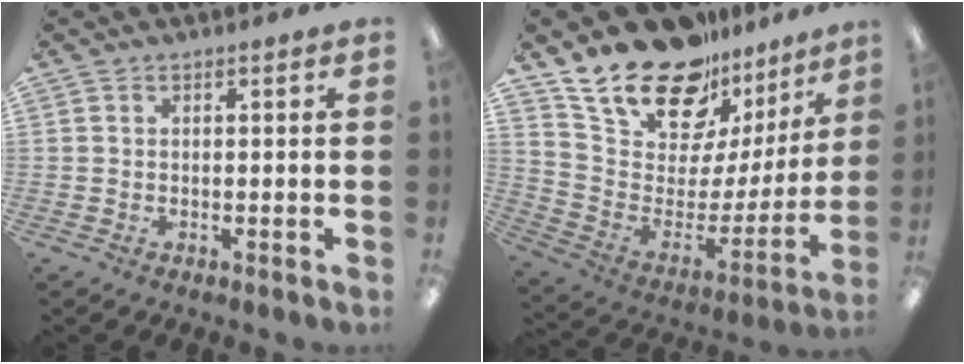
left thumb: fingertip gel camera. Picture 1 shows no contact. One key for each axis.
{"total": 22.8, "fx": 17.6, "fy": 10.6, "fz": 9.8, "tx": -0.176, "ty": -0.124, "tz": 0.321}